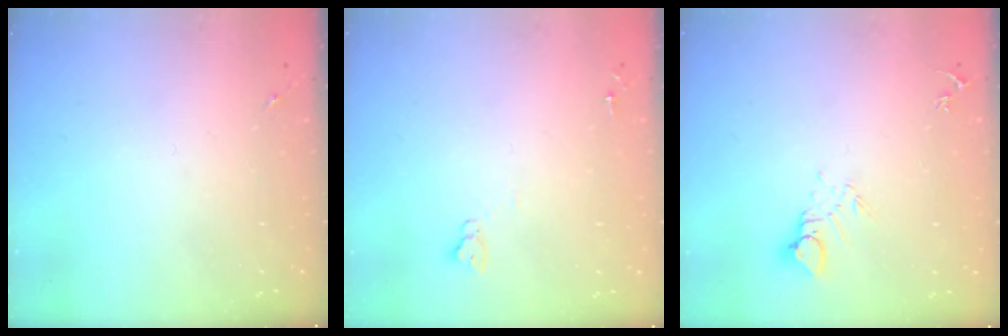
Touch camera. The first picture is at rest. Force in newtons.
{"total": 3.8, "press": 3.8, "slide": 0.3}
{"total": 6.7, "press": 6.7, "slide": 0.4}